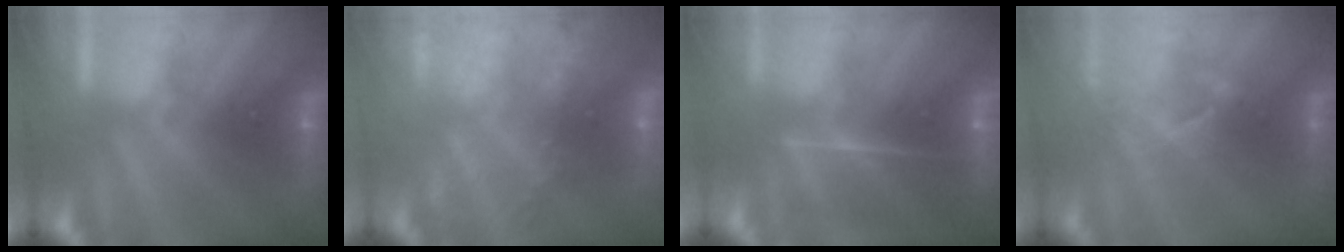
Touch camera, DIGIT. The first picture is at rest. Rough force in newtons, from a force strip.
{"total": 7.6}
{"total": 7.0}
{"total": 3.6}